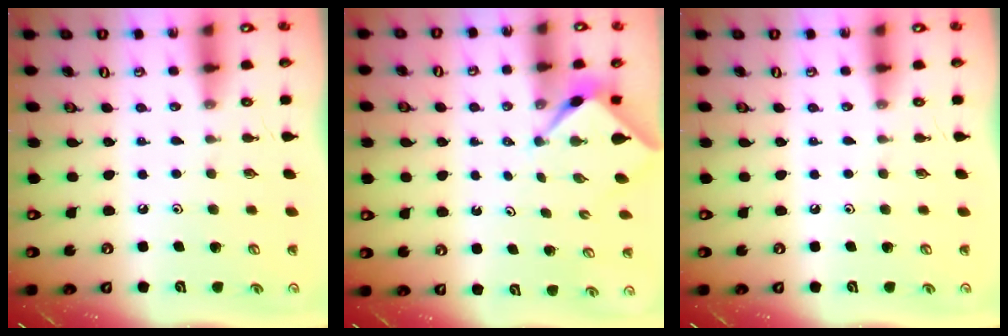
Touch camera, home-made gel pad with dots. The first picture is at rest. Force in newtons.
{"total": 2.3, "press": 2.3, "slide": 0.4}
{"total": 0.0}